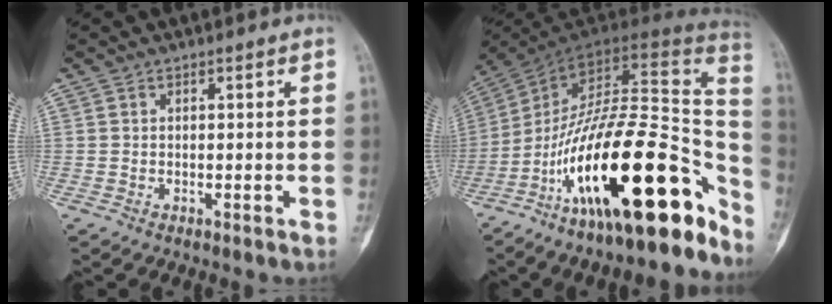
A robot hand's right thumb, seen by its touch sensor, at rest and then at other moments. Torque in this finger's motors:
{"motor_torque": [3.34, 1.66, 1.85, -0.92, 1.05]}